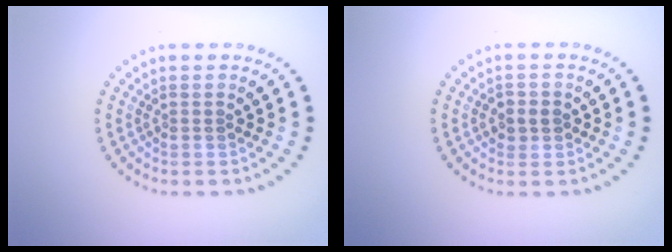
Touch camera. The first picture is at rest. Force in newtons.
{"total": 1.5, "press": 1.4, "slide": 0.5}